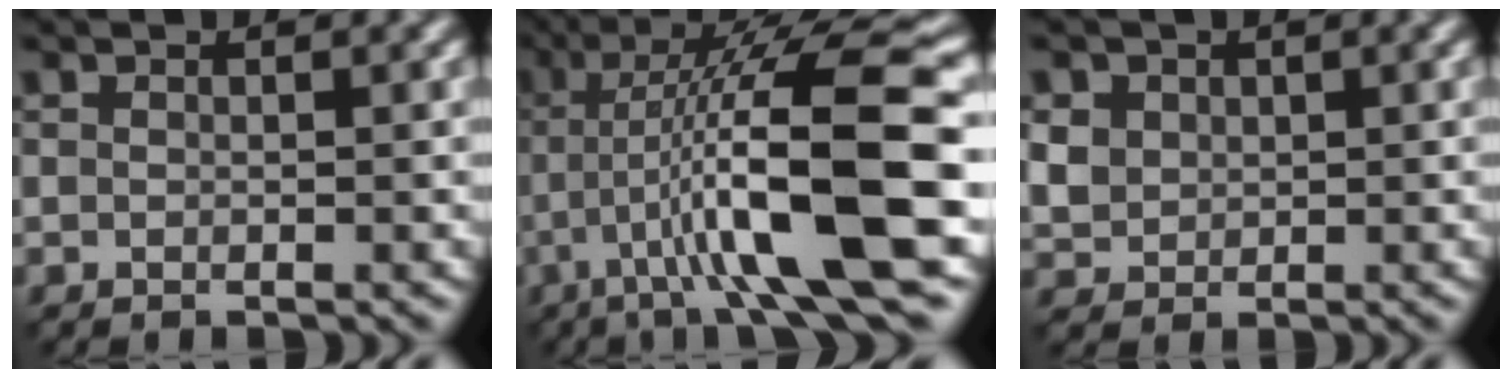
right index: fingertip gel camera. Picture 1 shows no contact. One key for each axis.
{"total": 12.2, "fx": -2.7, "fy": 1.9, "fz": 11.8, "tx": -0.180, "ty": 0.026, "tz": -0.036}
{"total": 2.0, "fx": 0.6, "fy": 1.9, "fz": 0.4, "tx": -0.021, "ty": 0.004, "tz": 0.030}